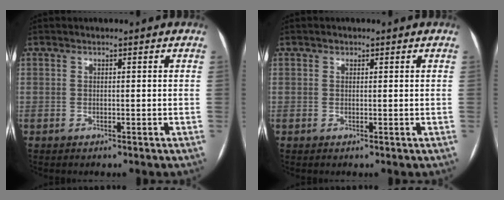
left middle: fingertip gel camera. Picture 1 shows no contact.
{"total": 0.6, "force": [0.3, 0.5, 0.1], "torque": [0.001, -0.001, 0.003]}